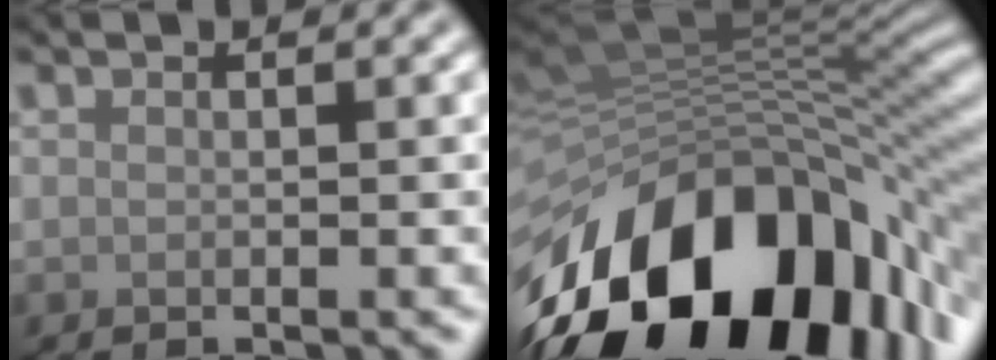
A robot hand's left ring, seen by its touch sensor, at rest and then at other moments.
{"total": 17.6, "force": [-6.2, 10.4, 12.8], "torque": [-0.214, -0.004, -0.104]}